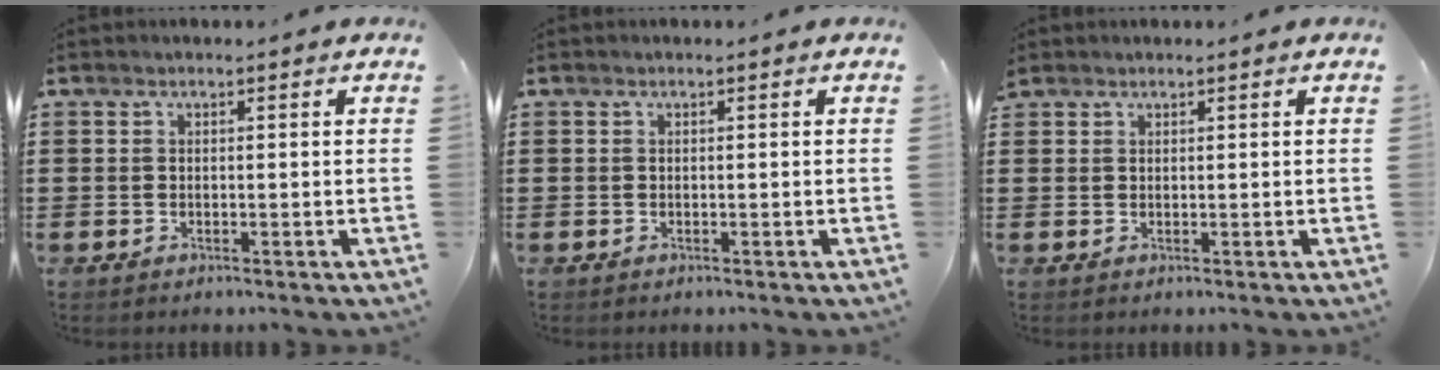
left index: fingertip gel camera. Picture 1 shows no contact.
{"total": 0.0}
{"total": 0.9, "force": [0.9, 0.4, 0.1], "torque": [-0.004, 0.002, 0.017]}